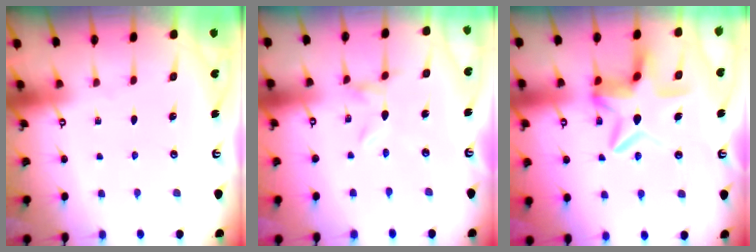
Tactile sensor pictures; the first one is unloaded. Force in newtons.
{"total": 0.0}
{"total": 10.9, "press": 10.9, "slide": 1.1}